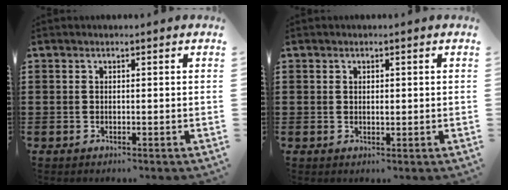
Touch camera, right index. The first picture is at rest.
{"total": 0.9, "force": [0.3, 0.5, 0.7], "torque": [-0.014, 0.003, 0.004]}